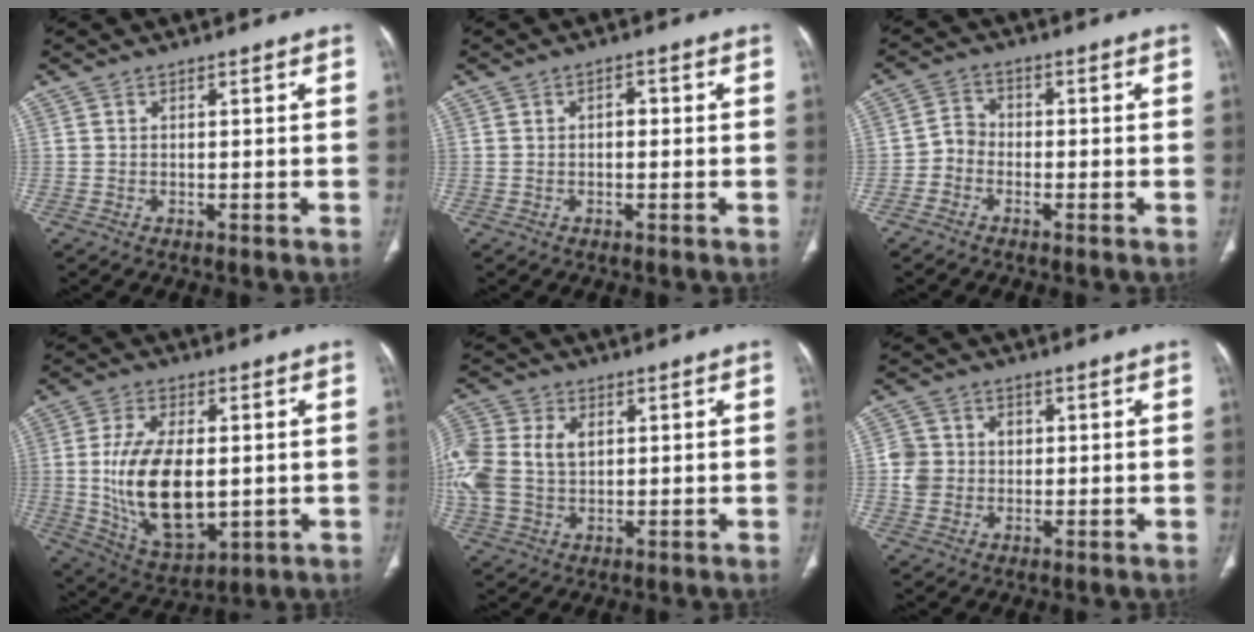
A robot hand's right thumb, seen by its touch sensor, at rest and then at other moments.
{"total": 1.7, "force": [0.0, 1.1, 1.3], "torque": [-0.014, 0.002, -0.005]}
{"total": 3.5, "force": [-1.8, 2.8, 1.1], "torque": [-0.005, 0.016, -0.047]}
{"total": 17.2, "force": [-0.5, 9.2, 14.6], "torque": [-0.259, -0.013, 0.009]}
{"total": 17.1, "force": [2.4, 12.6, 11.2], "torque": [-0.297, 0.020, 0.052]}
{"total": 5.9, "force": [0.1, 5.6, 1.9], "torque": [-0.013, 0.010, 0.000]}